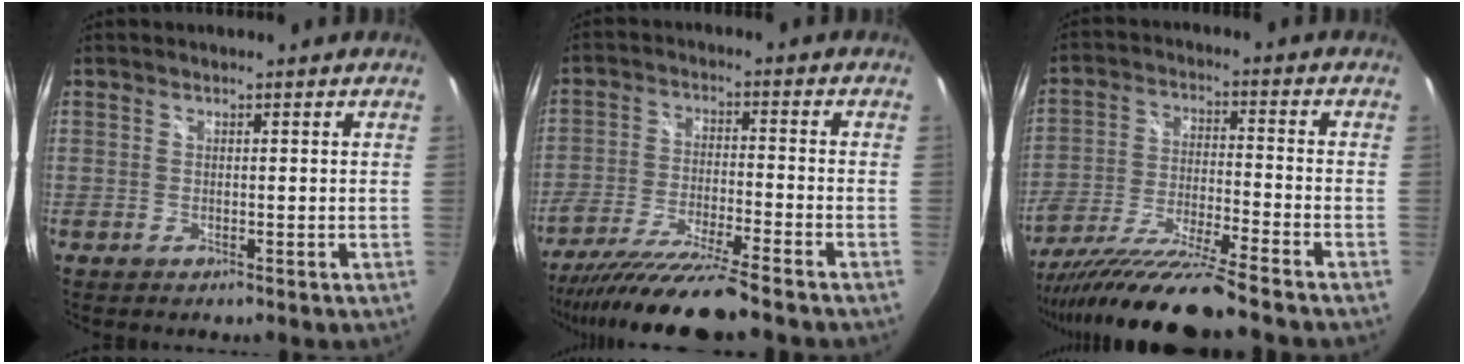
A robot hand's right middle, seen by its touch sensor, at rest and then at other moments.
{"total": 14.3, "force": [-12.4, -0.8, 7.0], "torque": [-0.150, -0.030, -0.218]}
{"total": 15.6, "force": [-13.4, -1.0, 8.0], "torque": [-0.163, -0.036, -0.243]}